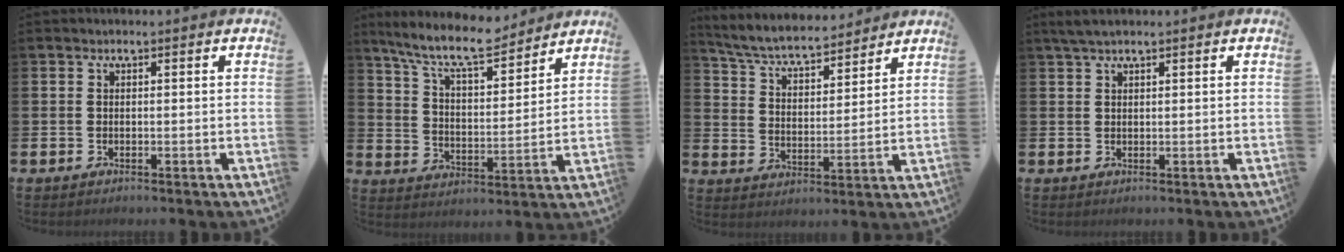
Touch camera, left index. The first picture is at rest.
{"total": 10.1, "force": [9.0, 2.0, 4.2], "torque": [-0.106, -0.049, 0.160]}
{"total": 6.7, "force": [6.2, 1.3, 2.0], "torque": [-0.067, -0.040, 0.106]}
{"total": 2.1, "force": [1.7, 0.4, 1.3], "torque": [-0.029, 0.005, 0.031]}